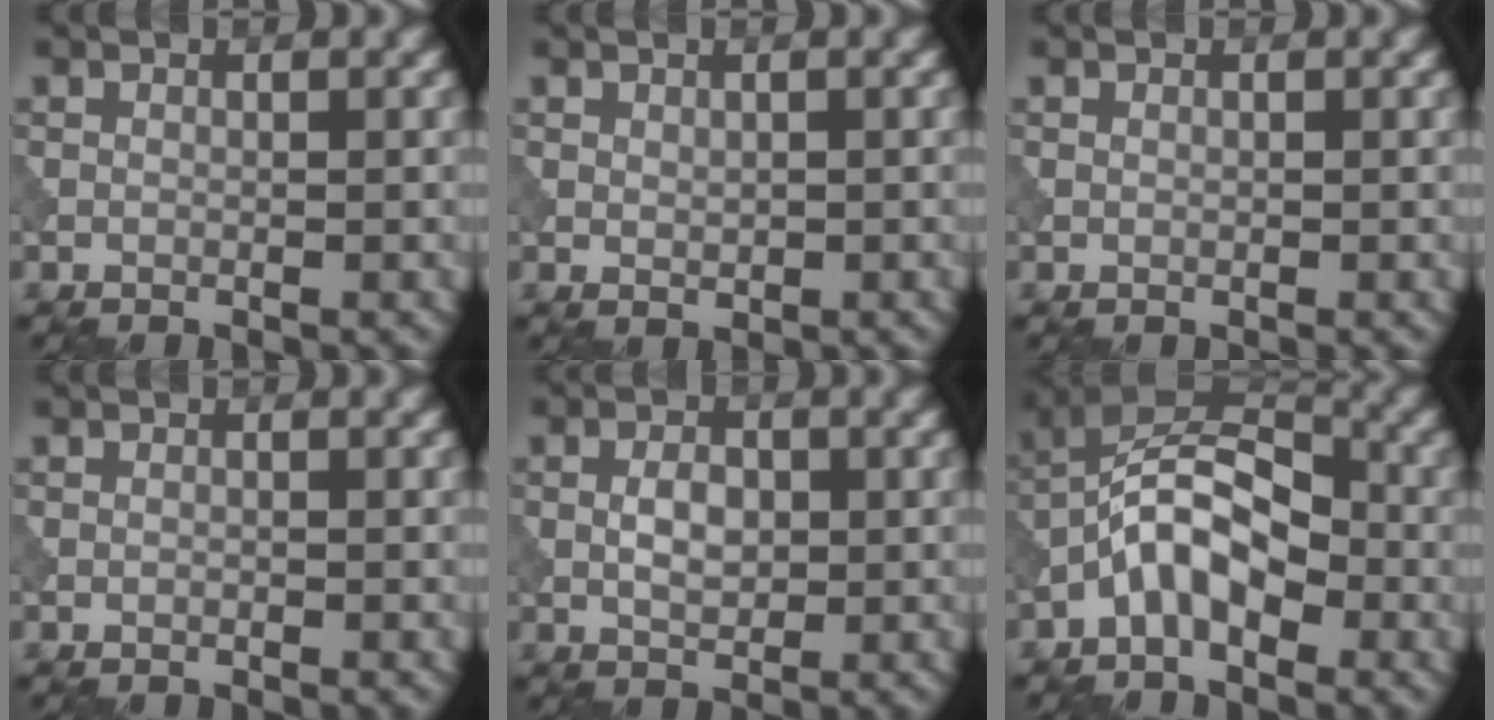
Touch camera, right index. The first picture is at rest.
{"total": 0.8, "force": [0.2, 0.6, 0.5], "torque": [-0.010, -0.004, 0.009]}
{"total": 0.0}
{"total": 0.0}
{"total": 2.5, "force": [-0.1, 1.4, 2.1], "torque": [-0.040, 0.000, -0.001]}
{"total": 6.7, "force": [-2.5, 3.5, 5.2], "torque": [-0.097, 0.021, -0.057]}